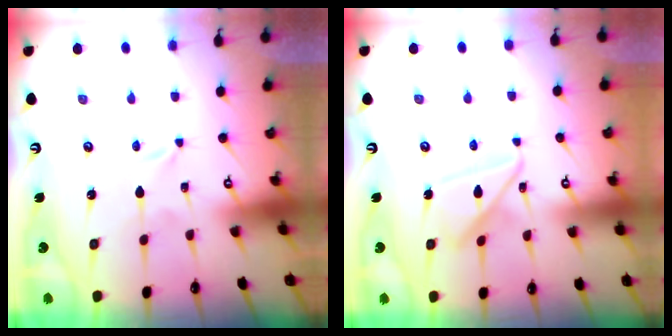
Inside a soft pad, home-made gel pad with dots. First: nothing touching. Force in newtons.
{"total": 12.6, "press": 12.5, "slide": 1.2}